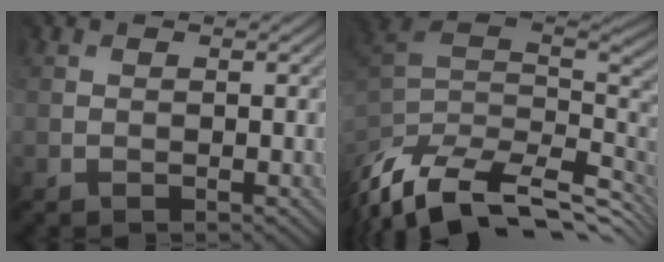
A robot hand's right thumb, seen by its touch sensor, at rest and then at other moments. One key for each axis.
{"total": 10.1, "fx": -4.7, "fy": 4.9, "fz": 7.5, "tx": -0.196, "ty": -0.012, "tz": -0.070}